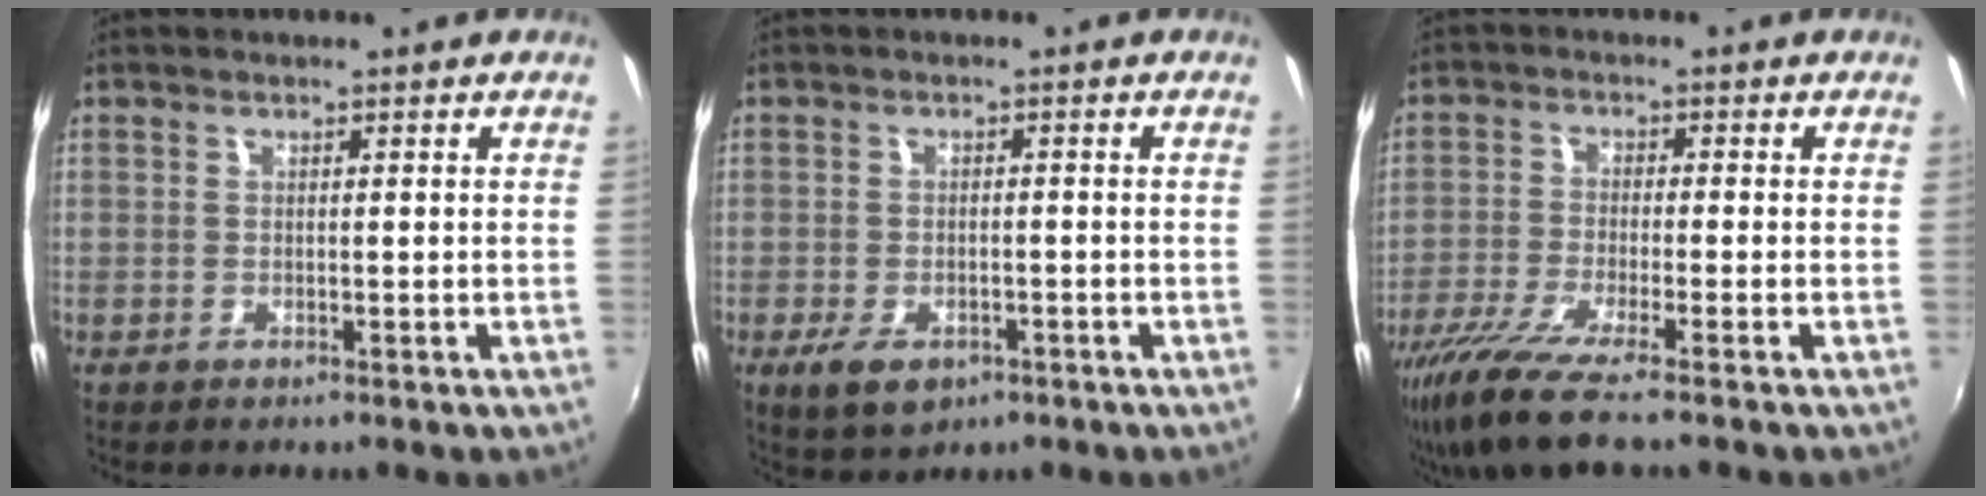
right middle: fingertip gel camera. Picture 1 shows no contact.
{"total": 6.1, "force": [-3.2, 3.3, 4.0], "torque": [-0.089, -0.018, -0.051]}
{"total": 9.2, "force": [-7.0, 0.0, 6.0], "torque": [-0.136, -0.036, -0.130]}